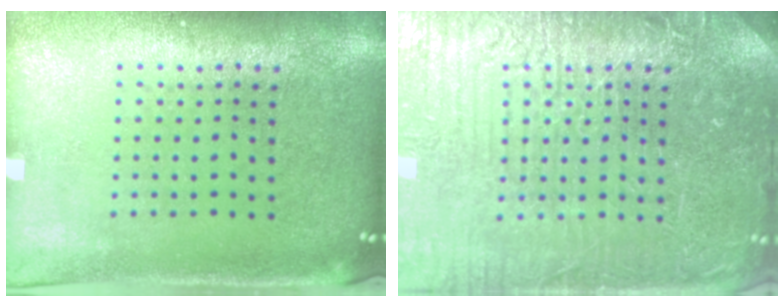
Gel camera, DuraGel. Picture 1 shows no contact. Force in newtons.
{"total": 7.8, "press": 7.7, "slide": 1.1}